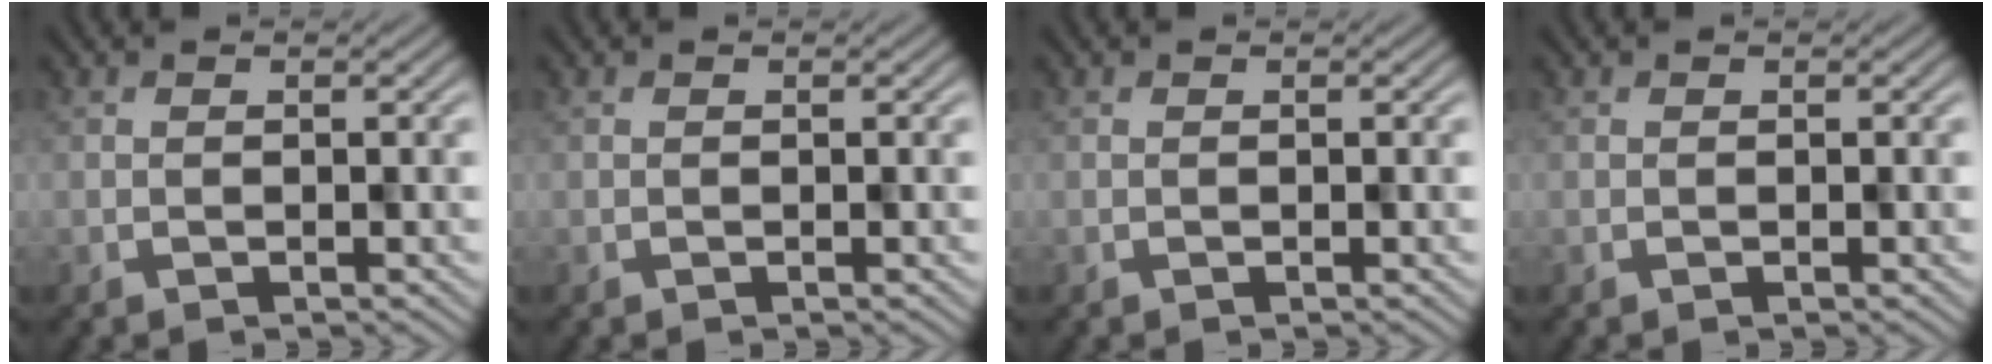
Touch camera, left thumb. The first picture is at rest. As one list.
[{"total": 0.0}, {"total": 0.0}, {"total": 0.0}]